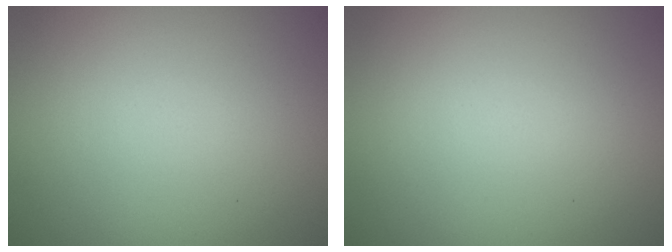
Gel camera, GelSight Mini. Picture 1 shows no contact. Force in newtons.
{"total": 0.0}